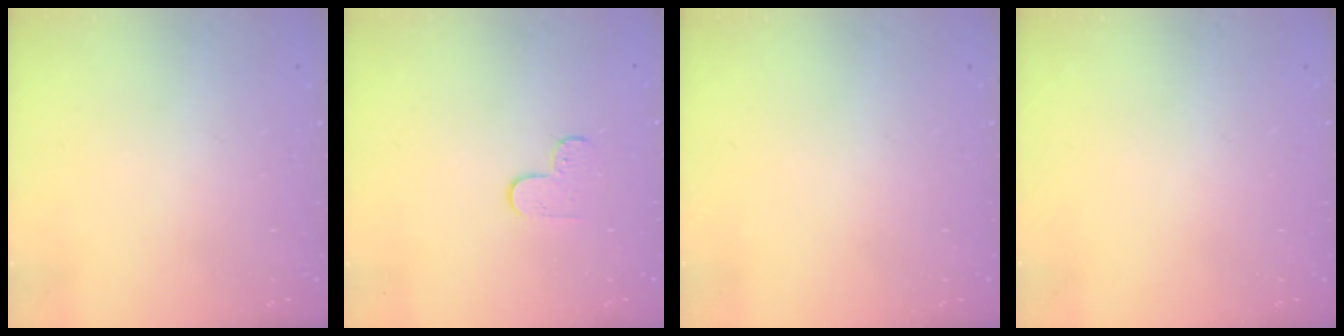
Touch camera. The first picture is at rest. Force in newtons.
{"total": 5.5, "press": 5.5, "slide": 0.5}
{"total": 0.0}
{"total": 0.0}